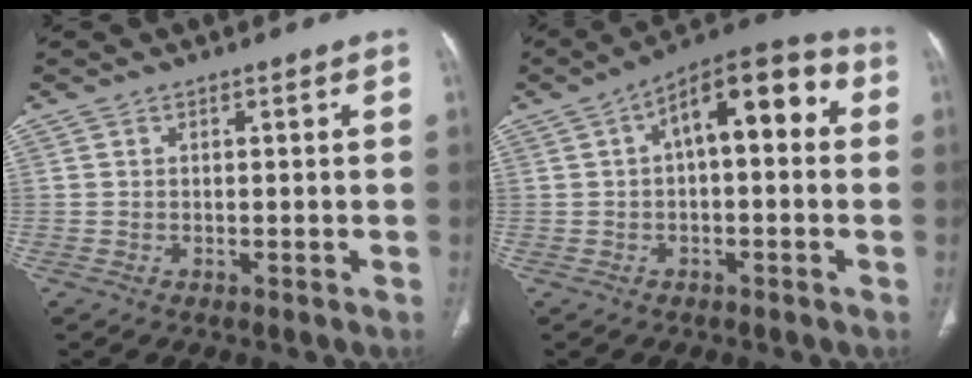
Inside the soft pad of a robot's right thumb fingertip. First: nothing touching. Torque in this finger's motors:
{"motor_torque": [1.07, 3.31, 1.49, -0.21, 0.09]}